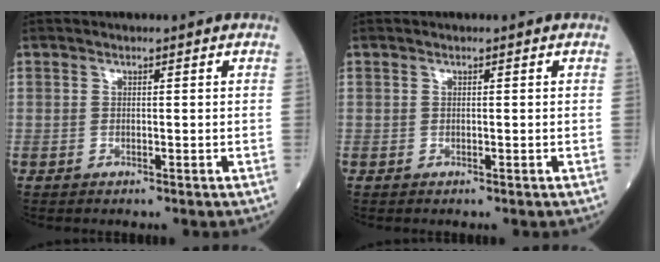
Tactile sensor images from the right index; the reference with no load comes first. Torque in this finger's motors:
{"motor_torque": [0.07, -0.05, -0.01, 0.00]}